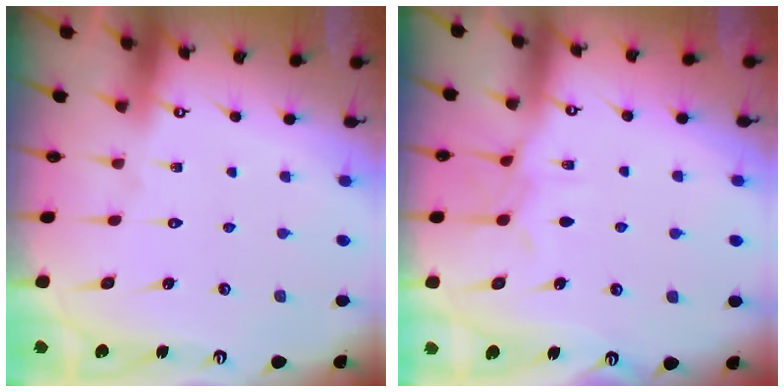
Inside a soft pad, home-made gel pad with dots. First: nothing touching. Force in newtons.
{"total": 6.9, "press": 6.9, "slide": 0.6}